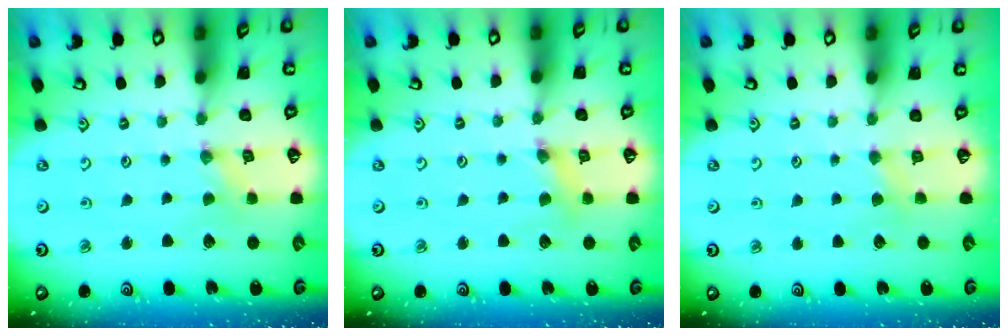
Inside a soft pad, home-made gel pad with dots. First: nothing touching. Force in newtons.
{"total": 3.9, "press": 3.9, "slide": 0.4}
{"total": 2.5, "press": 2.5, "slide": 0.4}